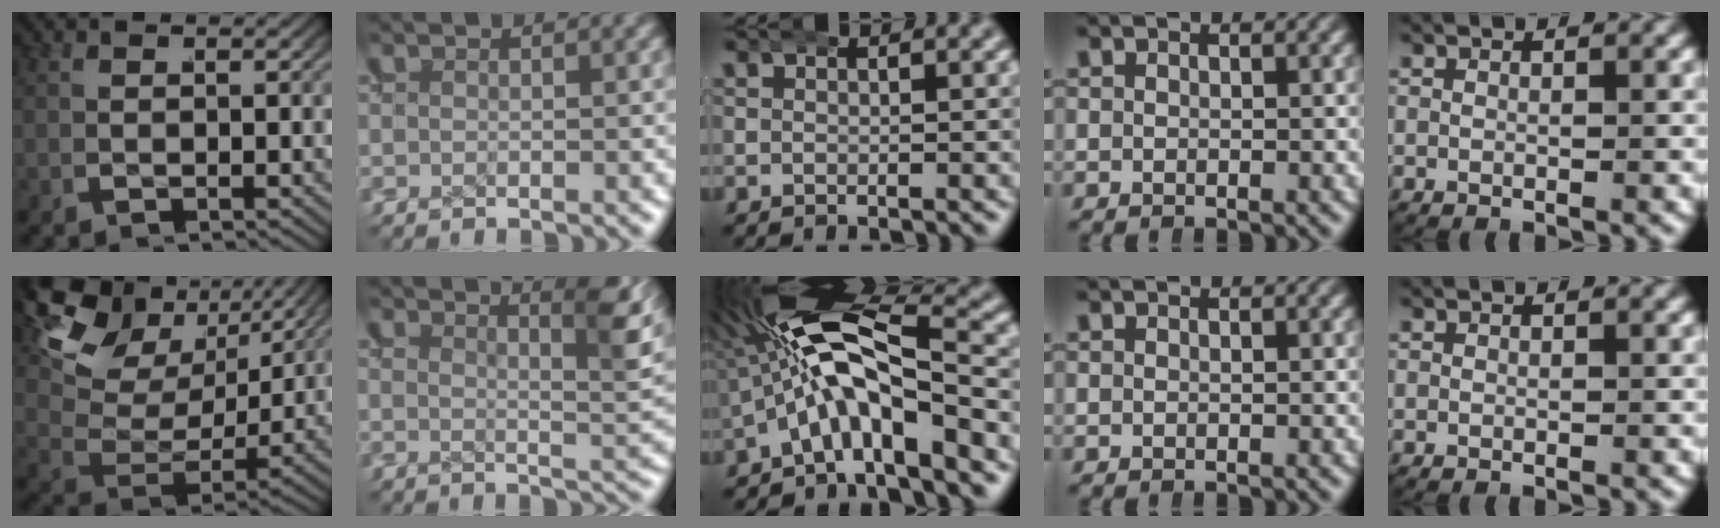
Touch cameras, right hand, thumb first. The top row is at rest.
{"thumb": {"total": 9.1, "force": [3.5, 5.5, 6.3], "torque": [-0.129, -0.006, 0.049]}, "index": {"total": 4.8, "force": [3.3, 0.0, 3.5], "torque": [-0.021, 0.000, 0.054]}, "middle": {"total": 10.2, "force": [0.6, 5.1, 8.9], "torque": [-0.173, -0.009, 0.004]}}